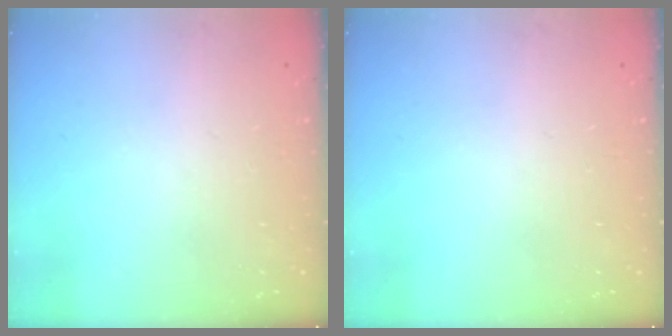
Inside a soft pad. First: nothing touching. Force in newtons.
{"total": 0.0}